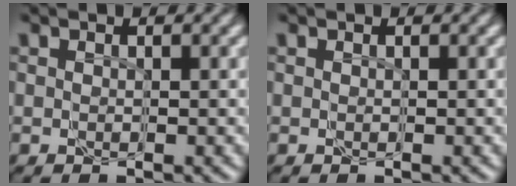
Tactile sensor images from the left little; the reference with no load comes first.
{"total": 0.0}